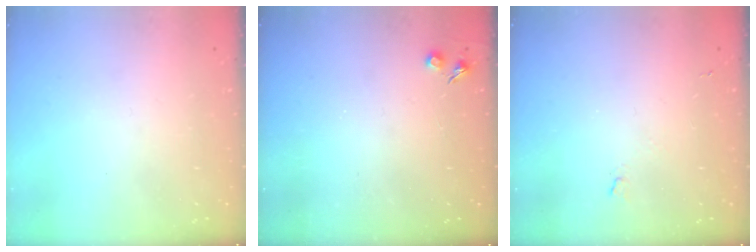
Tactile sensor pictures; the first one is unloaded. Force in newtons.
{"total": 2.3, "press": 2.3, "slide": 0.4}
{"total": 5.0, "press": 4.9, "slide": 0.8}